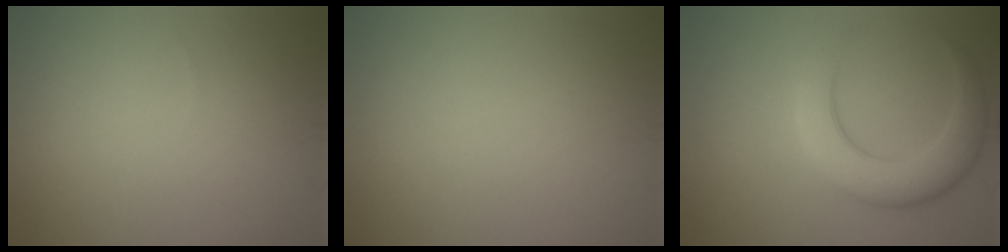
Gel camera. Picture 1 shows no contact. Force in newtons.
{"total": 0.0}
{"total": 5.5, "press": 5.5, "slide": 0.3}